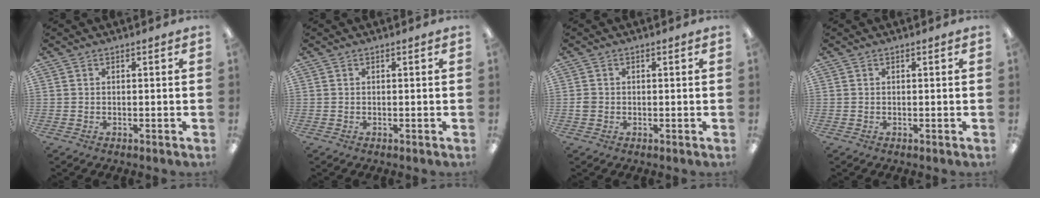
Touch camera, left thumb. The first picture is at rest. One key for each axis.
{"total": 0.0}
{"total": 1.4, "fx": -0.2, "fy": 1.3, "fz": 0.5, "tx": -0.010, "ty": 0.004, "tz": -0.006}
{"total": 0.0}